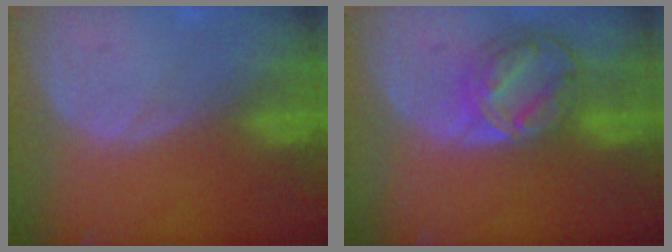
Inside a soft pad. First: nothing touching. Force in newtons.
{"total": 8.7, "press": 7.5, "slide": 4.6}